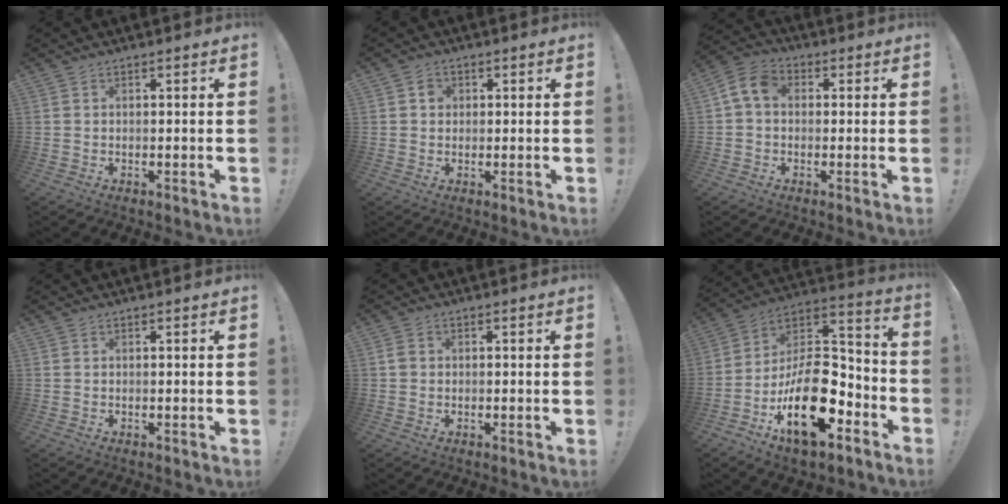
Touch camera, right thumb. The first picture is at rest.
{"total": 2.6, "force": [0.4, 2.4, 0.9], "torque": [-0.005, 0.002, 0.004]}
{"total": 7.6, "force": [1.1, 5.4, 5.2], "torque": [-0.108, 0.013, 0.025]}
{"total": 0.0}
{"total": 1.7, "force": [0.1, 1.5, 0.7], "torque": [-0.005, 0.002, 0.000]}
{"total": 24.8, "force": [-8.9, 14.1, 18.4], "torque": [-0.305, 0.046, -0.134]}